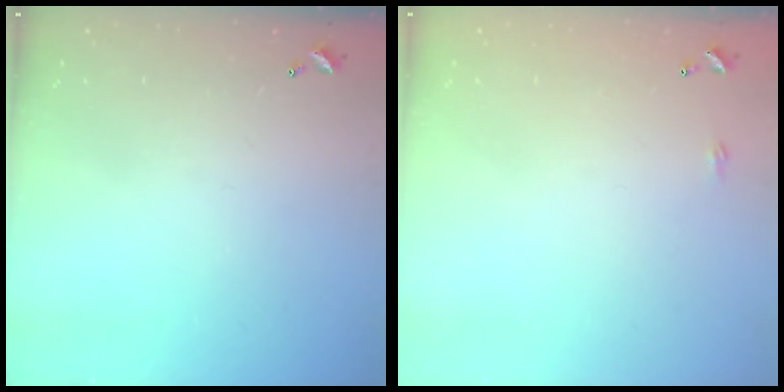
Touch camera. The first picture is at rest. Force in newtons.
{"total": 2.2, "press": 2.1, "slide": 0.4}